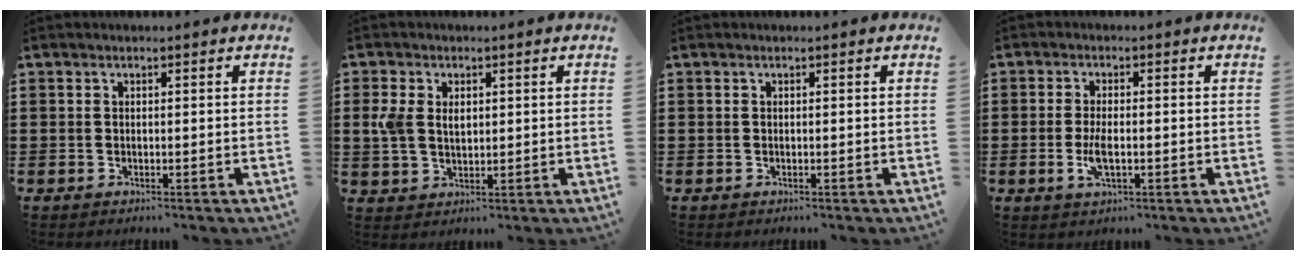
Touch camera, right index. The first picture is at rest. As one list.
[{"total": 4.0, "force": [0.9, 2.7, 2.8], "torque": [-0.078, 0.004, 0.010]}, {"total": 0.0}, {"total": 3.5, "force": [-0.8, 1.2, 3.2], "torque": [-0.070, -0.002, -0.017]}]